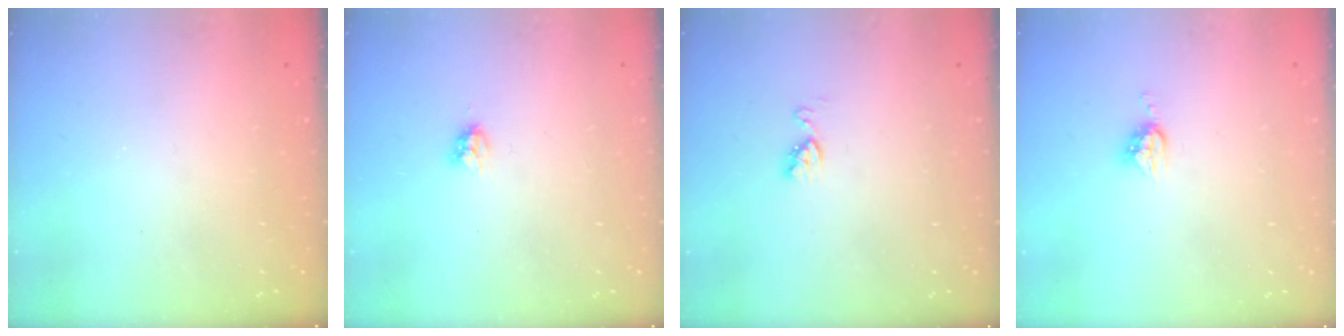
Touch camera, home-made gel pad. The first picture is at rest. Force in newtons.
{"total": 4.2, "press": 4.2, "slide": 0.5}
{"total": 5.8, "press": 5.8, "slide": 0.2}
{"total": 5.0, "press": 5.0, "slide": 0.2}